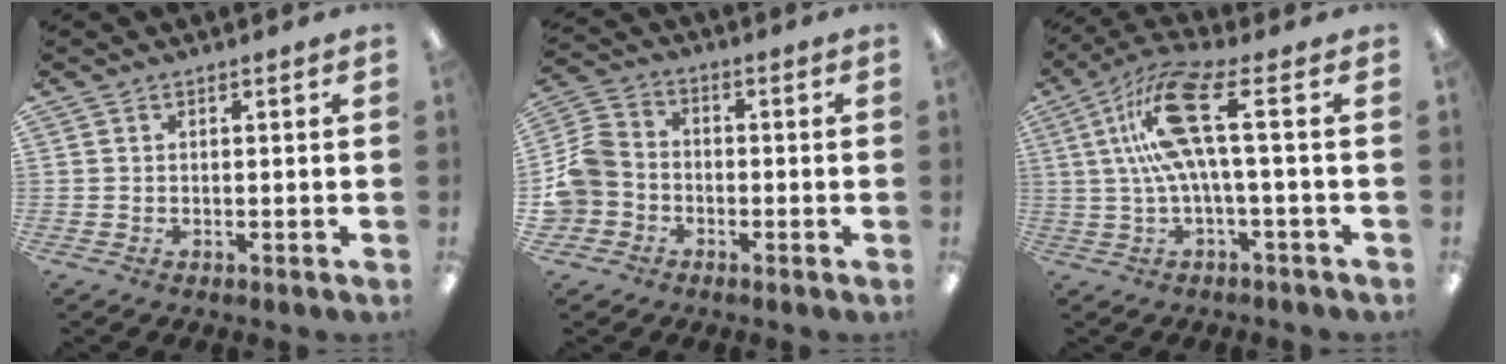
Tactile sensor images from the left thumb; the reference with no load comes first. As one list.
[{"total": 8.0, "force": [-2.8, 6.8, 3.0], "torque": [-0.068, 0.037, -0.049]}, {"total": 15.7, "force": [3.2, 3.8, 14.9], "torque": [-0.304, -0.004, 0.044]}]